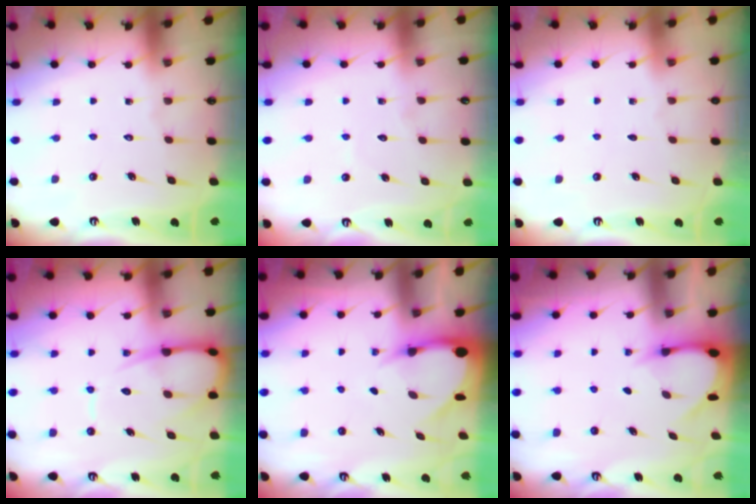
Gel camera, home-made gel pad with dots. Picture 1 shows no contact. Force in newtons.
{"total": 2.6, "press": 2.6, "slide": 0.1}
{"total": 0.5, "press": 0.2, "slide": 0.5}
{"total": 10.5, "press": 10.4, "slide": 1.4}
{"total": 4.5, "press": 4.5, "slide": 0.6}
{"total": 3.7, "press": 3.7, "slide": 0.2}